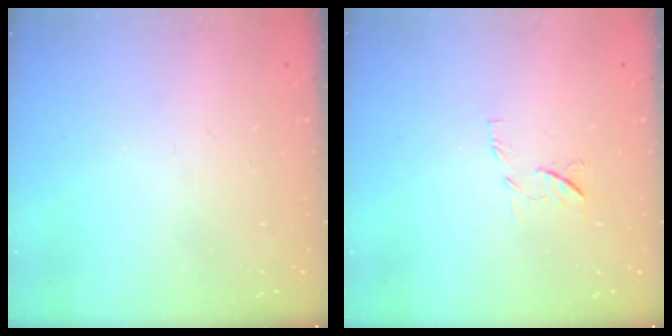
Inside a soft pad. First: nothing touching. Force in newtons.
{"total": 6.5, "press": 6.5, "slide": 0.7}